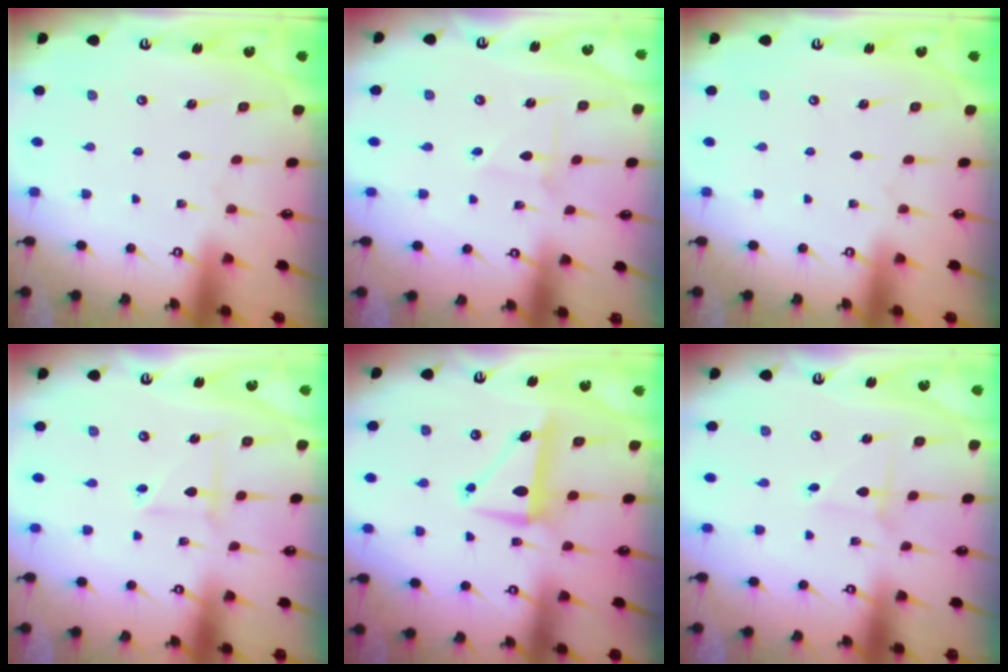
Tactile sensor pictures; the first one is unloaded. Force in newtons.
{"total": 1.9, "press": 1.9, "slide": 0.2}
{"total": 0.0}
{"total": 3.5, "press": 3.4, "slide": 0.4}
{"total": 7.6, "press": 7.6, "slide": 1.0}
{"total": 1.1, "press": 1.1, "slide": 0.0}